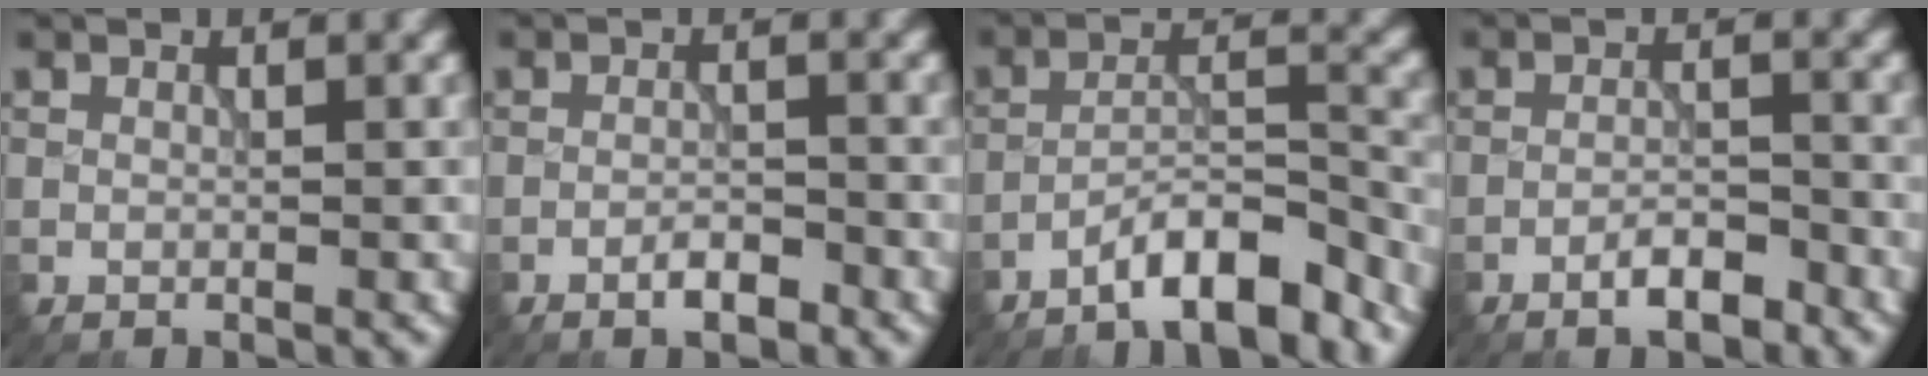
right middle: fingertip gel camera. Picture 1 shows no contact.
{"total": 2.1, "force": [-1.4, 0.6, 1.4], "torque": [-0.022, 0.003, -0.026]}
{"total": 5.9, "force": [-4.8, 1.1, 3.2], "torque": [-0.047, 0.009, -0.083]}
{"total": 2.8, "force": [-2.0, 0.7, 1.8], "torque": [-0.025, 0.006, -0.037]}